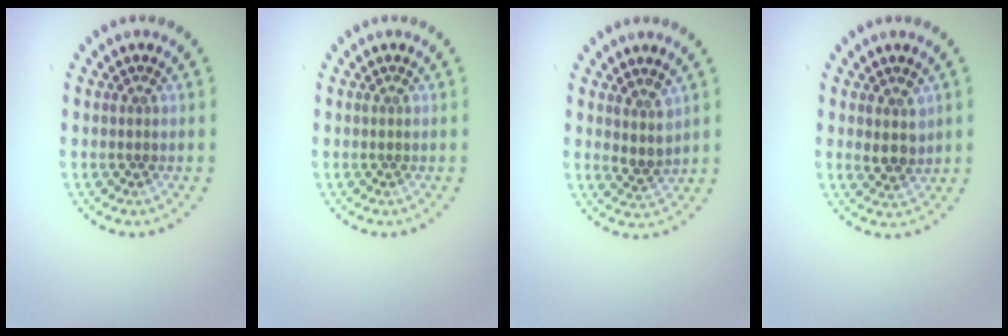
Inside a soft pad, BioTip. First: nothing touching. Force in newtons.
{"total": 0.0}
{"total": 2.0, "press": 1.5, "slide": 1.3}
{"total": 2.2, "press": 2.0, "slide": 0.9}